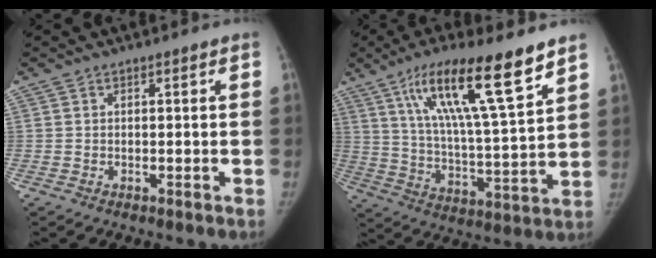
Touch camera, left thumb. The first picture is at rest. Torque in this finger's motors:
{"motor_torque": [0.27, 0.29, 1.75, -1.02, 0.19]}